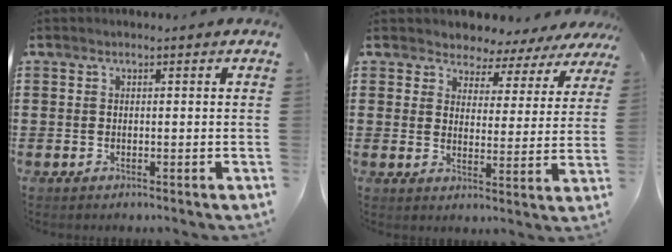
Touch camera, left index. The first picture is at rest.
{"total": 3.7, "force": [3.5, 1.3, -0.2], "torque": [-0.022, -0.022, 0.056]}